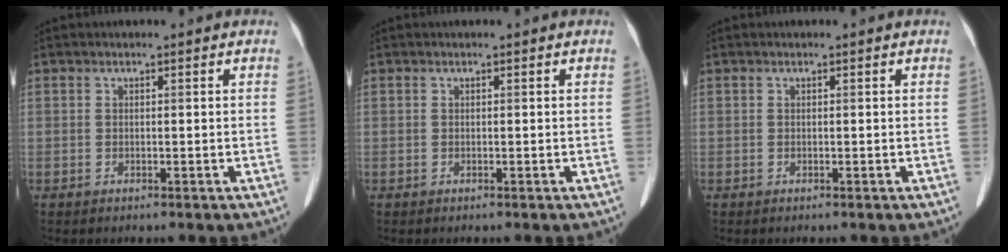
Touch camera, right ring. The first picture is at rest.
{"total": 0.0}
{"total": 0.0}